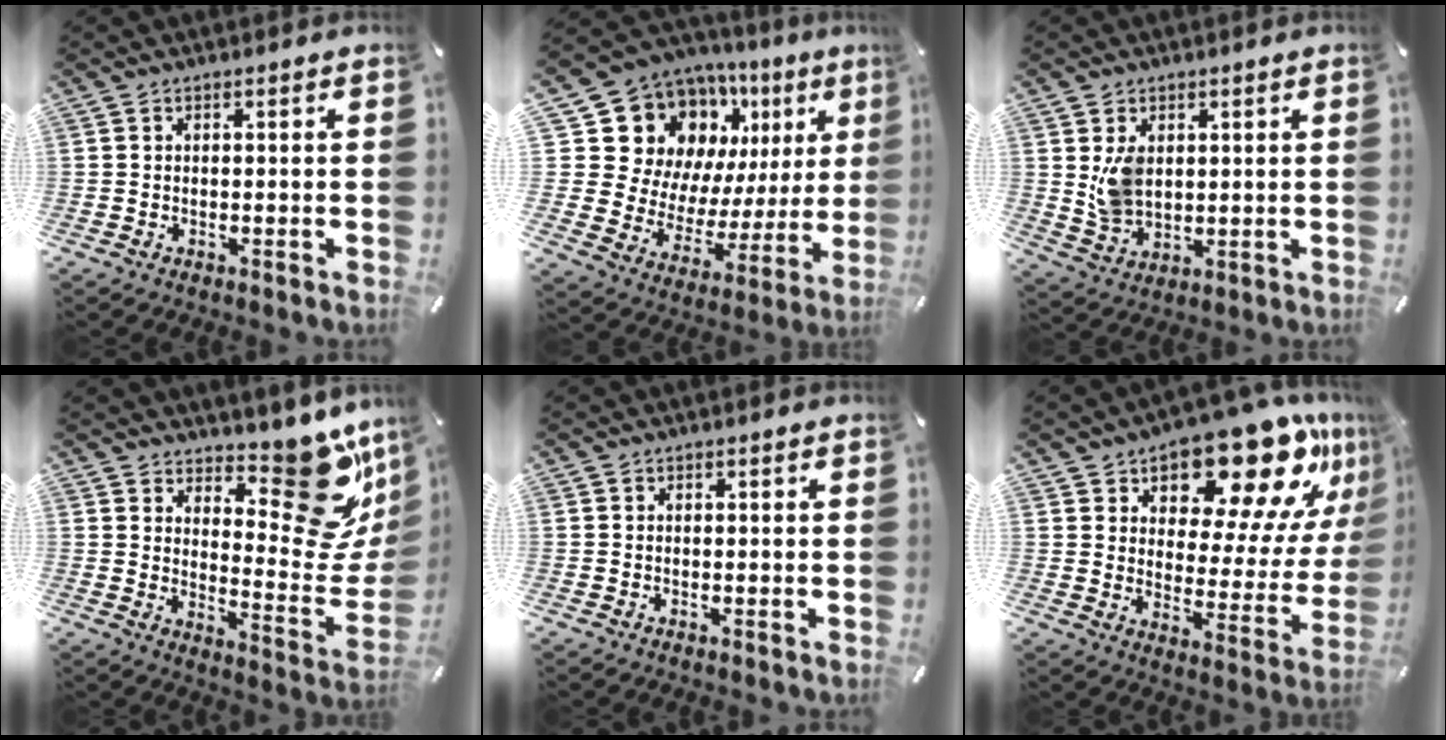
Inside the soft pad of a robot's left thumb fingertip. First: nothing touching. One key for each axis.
{"total": 18.3, "fx": 10.2, "fy": 13.5, "fz": 7.0, "tx": -0.112, "ty": -0.087, "tz": 0.210}
{"total": 6.7, "fx": 2.1, "fy": 5.2, "fz": 3.7, "tx": -0.077, "ty": -0.003, "tz": 0.038}
{"total": 16.0, "fx": 11.3, "fy": 7.2, "fz": 8.8, "tx": -0.085, "ty": -0.116, "tz": 0.188}
{"total": 0.0}
{"total": 19.3, "fx": 14.9, "fy": 7.8, "fz": 9.5, "tx": -0.131, "ty": -0.124, "tz": 0.245}